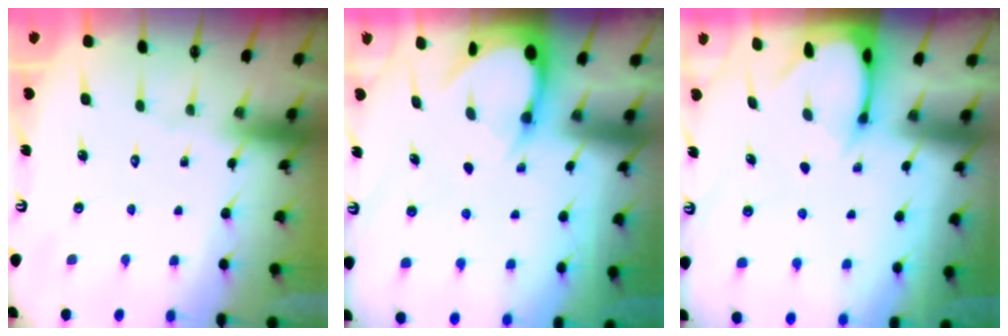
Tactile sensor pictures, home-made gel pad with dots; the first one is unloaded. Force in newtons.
{"total": 3.2, "press": 3.2, "slide": 0.2}
{"total": 2.5, "press": 2.5, "slide": 0.3}